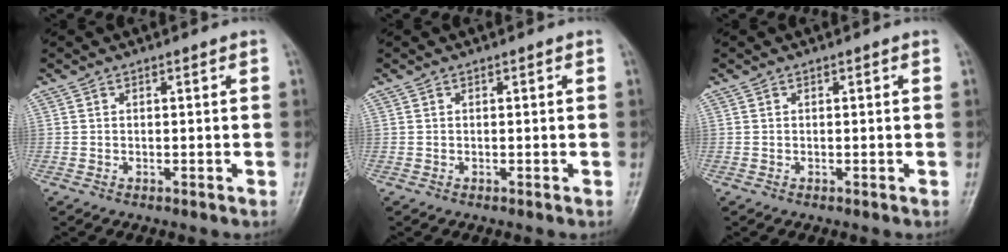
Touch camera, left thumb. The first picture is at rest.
{"total": 0.0}
{"total": 0.0}